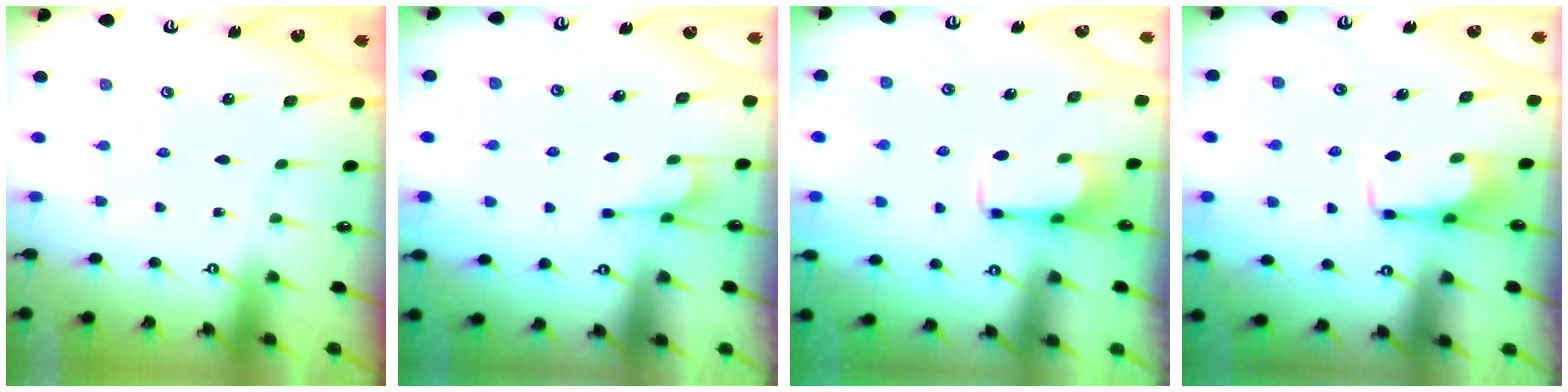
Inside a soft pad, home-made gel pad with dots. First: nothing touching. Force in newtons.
{"total": 2.1, "press": 2.0, "slide": 0.7}
{"total": 1.7, "press": 1.6, "slide": 0.4}
{"total": 3.5, "press": 3.5, "slide": 0.5}